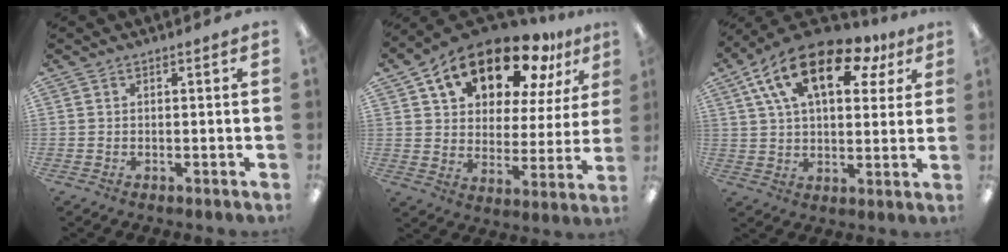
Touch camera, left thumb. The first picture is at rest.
{"total": 18.6, "force": [13.5, 8.7, 9.3], "torque": [-0.163, -0.081, 0.234]}
{"total": 18.5, "force": [9.1, 9.4, 13.0], "torque": [-0.234, -0.019, 0.153]}